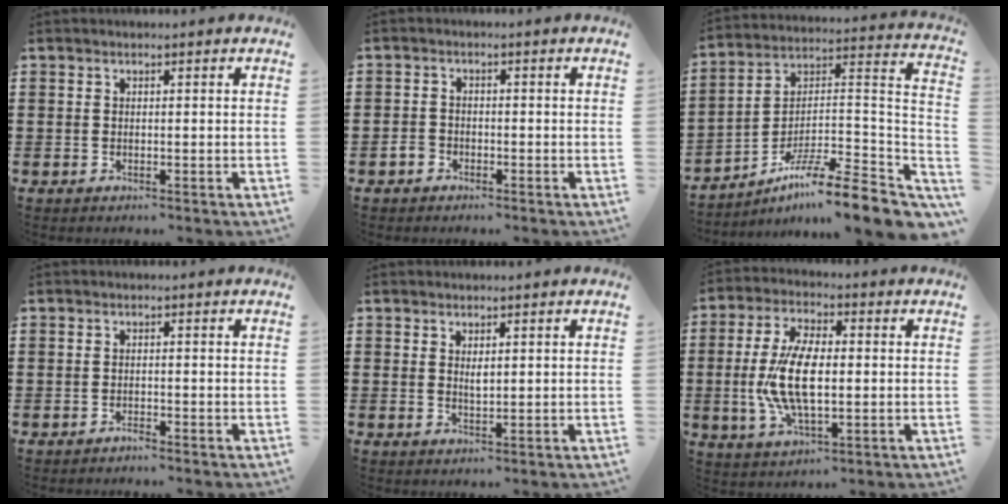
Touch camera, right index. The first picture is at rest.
{"total": 1.9, "force": [-1.4, 1.2, 0.7], "torque": [-0.025, -0.002, -0.030]}
{"total": 10.5, "force": [-7.9, 1.1, 6.8], "torque": [-0.110, 0.002, -0.155]}
{"total": 0.9, "force": [-0.8, 0.0, 0.2], "torque": [-0.007, -0.002, -0.016]}
{"total": 1.4, "force": [0.6, 0.5, 1.2], "torque": [-0.023, 0.002, 0.010]}
{"total": 10.6, "force": [-0.6, 4.7, 9.5], "torque": [-0.215, -0.005, -0.019]}